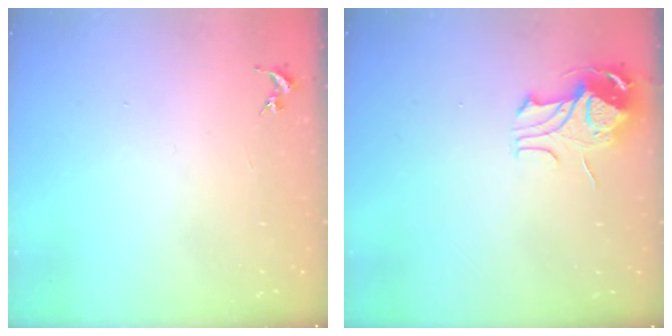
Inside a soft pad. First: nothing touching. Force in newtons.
{"total": 9.6, "press": 9.6, "slide": 1.1}